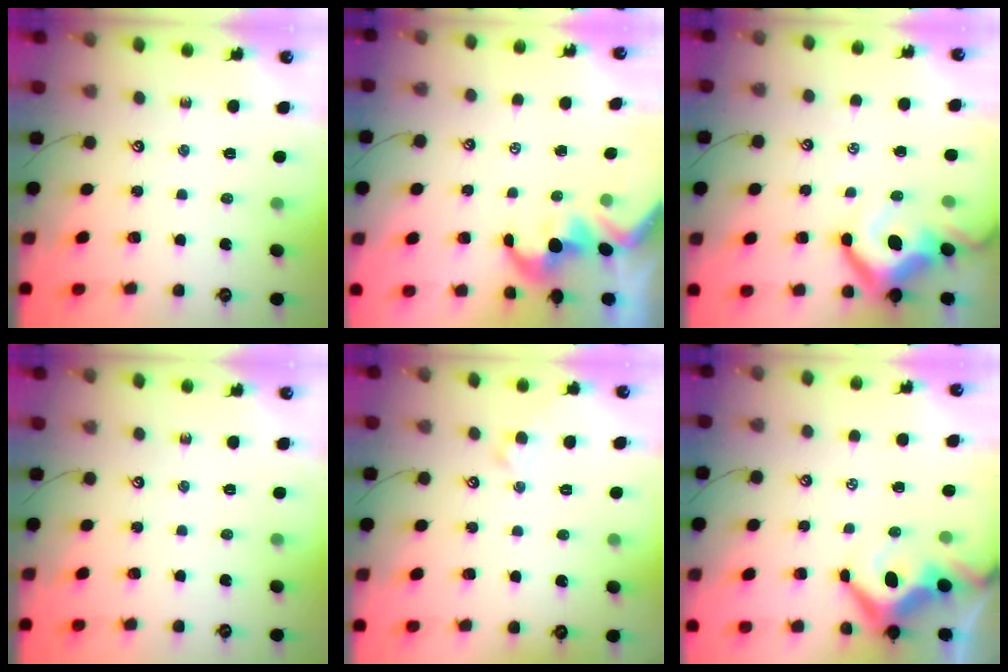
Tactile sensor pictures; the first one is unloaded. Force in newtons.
{"total": 1.7, "press": 1.4, "slide": 0.9}
{"total": 11.8, "press": 11.6, "slide": 2.0}
{"total": 0.0}
{"total": 1.4, "press": 1.4, "slide": 0.1}
{"total": 6.4, "press": 6.3, "slide": 1.5}